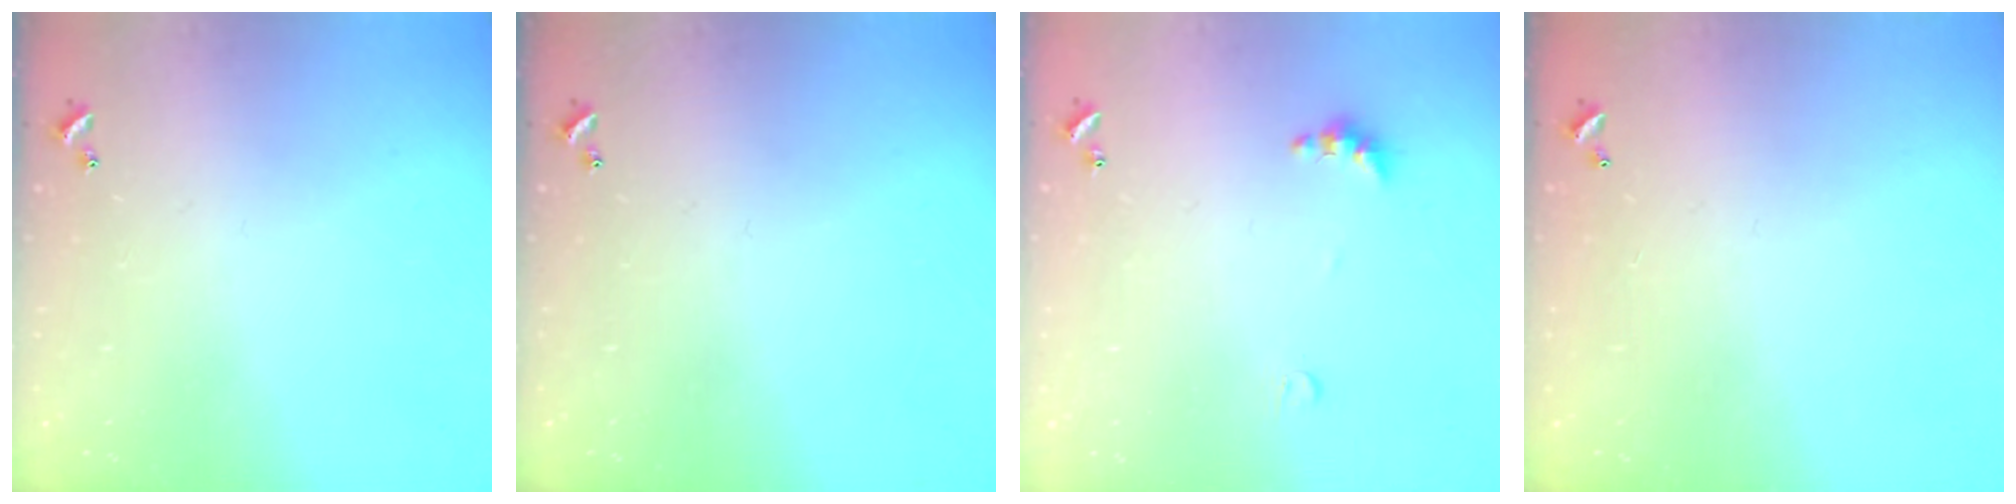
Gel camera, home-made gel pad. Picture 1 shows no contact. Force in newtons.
{"total": 0.0}
{"total": 3.2, "press": 3.1, "slide": 0.8}
{"total": 3.0, "press": 3.0, "slide": 0.1}